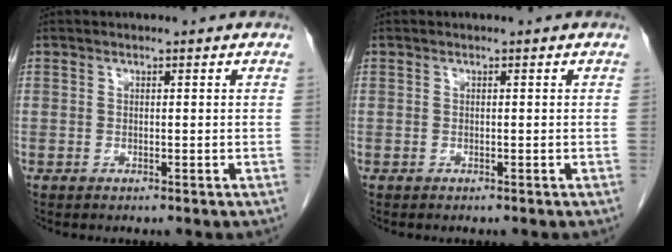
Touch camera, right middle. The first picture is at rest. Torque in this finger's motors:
{"motor_torque": [0.09, -0.03, -0.02, 0.01]}